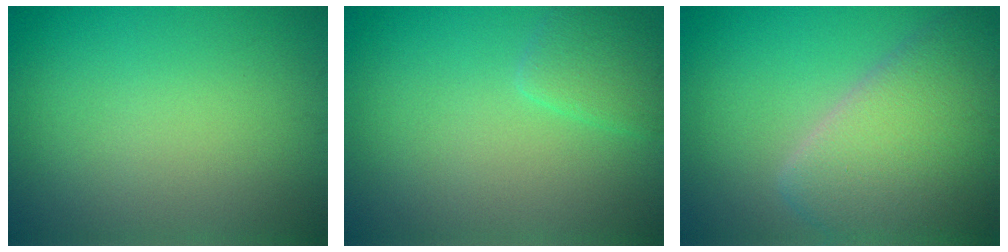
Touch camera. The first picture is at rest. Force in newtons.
{"total": 2.1, "press": 2.1, "slide": 0.2}
{"total": 8.3, "press": 8.3, "slide": 0.6}